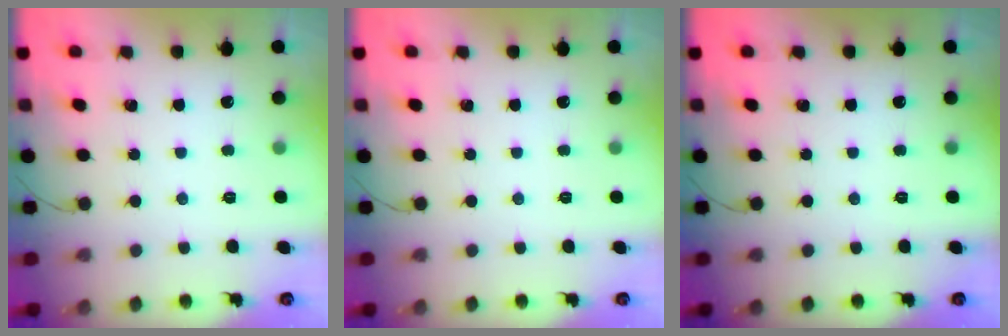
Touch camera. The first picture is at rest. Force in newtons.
{"total": 0.0}
{"total": 0.0}